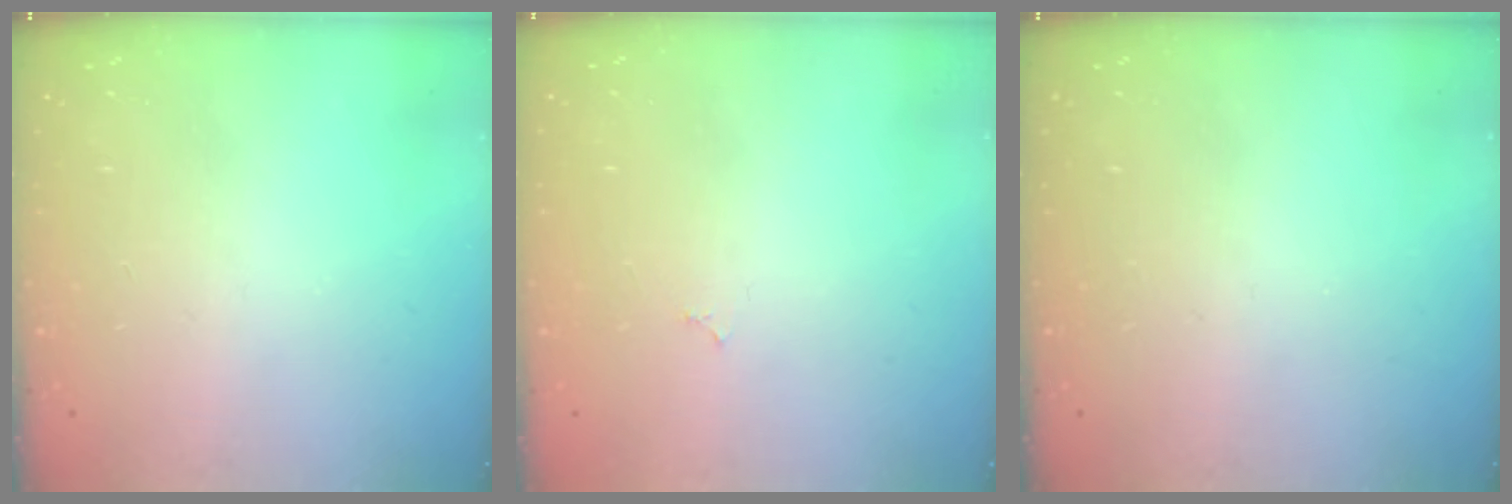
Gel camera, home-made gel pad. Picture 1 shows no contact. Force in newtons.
{"total": 1.8, "press": 1.8, "slide": 0.3}
{"total": 0.0}